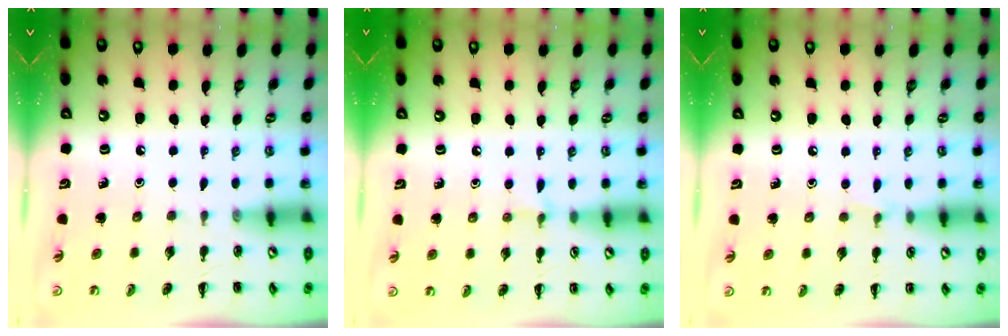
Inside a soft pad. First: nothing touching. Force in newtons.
{"total": 4.9, "press": 4.6, "slide": 1.5}
{"total": 4.3, "press": 4.1, "slide": 1.4}